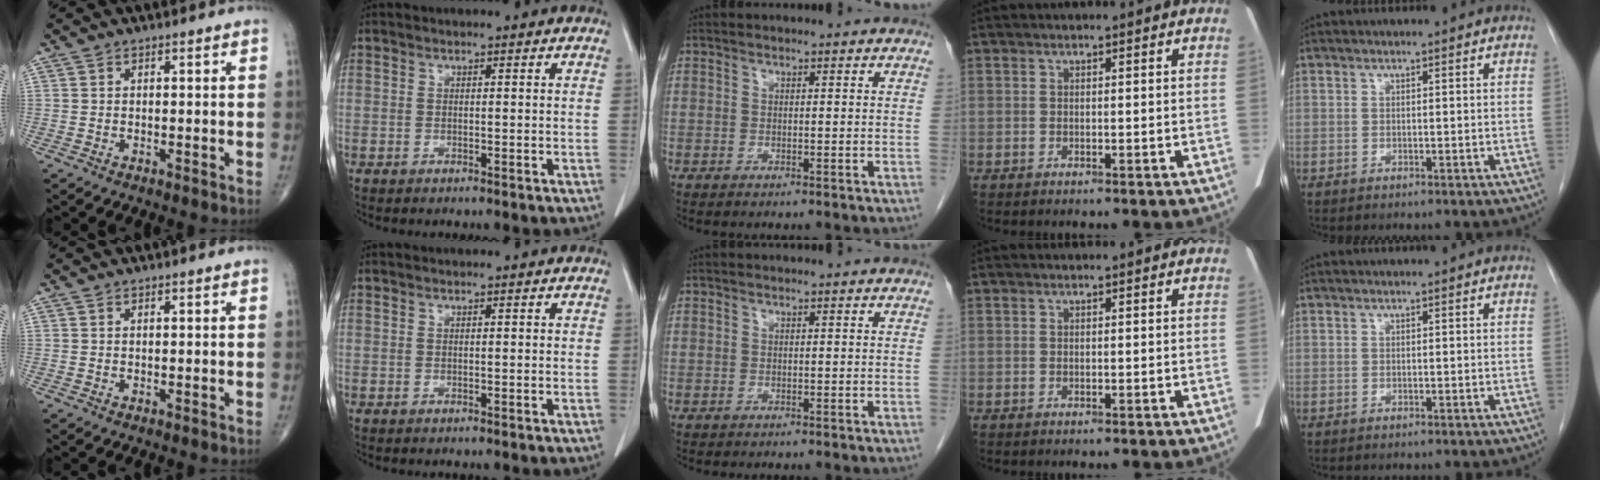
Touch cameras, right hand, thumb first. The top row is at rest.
{}